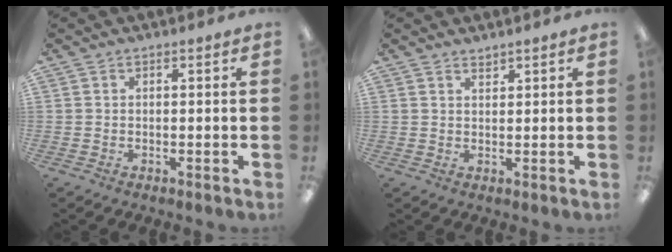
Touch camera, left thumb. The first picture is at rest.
{"total": 1.4, "force": [1.4, 0.3, 0.1], "torque": [-0.004, -0.003, 0.027]}